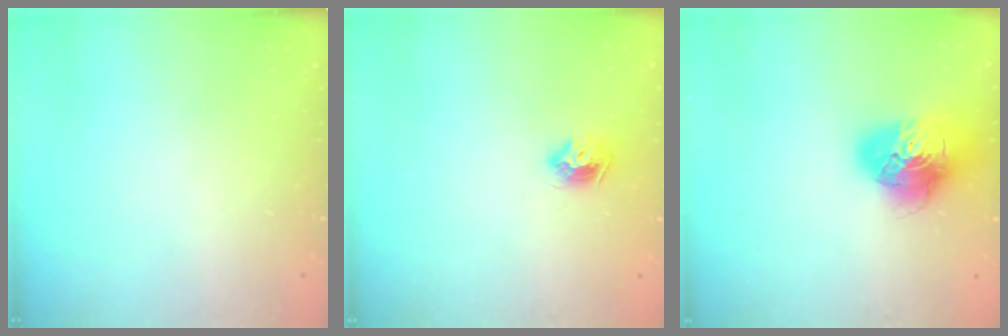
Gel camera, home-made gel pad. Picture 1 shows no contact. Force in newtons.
{"total": 8.7, "press": 8.7, "slide": 0.4}
{"total": 16.7, "press": 16.6, "slide": 1.9}